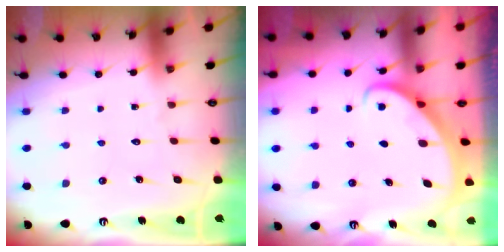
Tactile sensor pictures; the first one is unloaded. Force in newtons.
{"total": 2.7, "press": 2.7, "slide": 0.2}